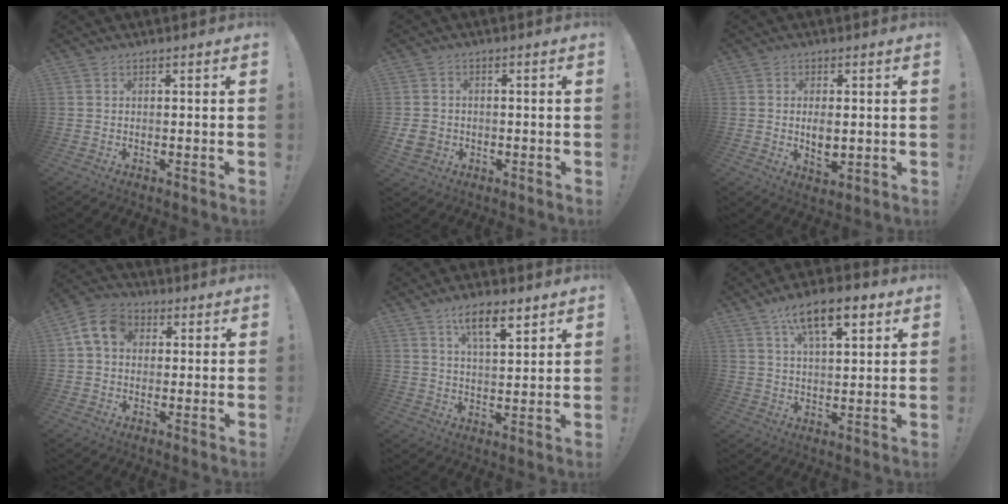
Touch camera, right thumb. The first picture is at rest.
{"total": 5.0, "force": [-0.9, 4.4, 2.3], "torque": [-0.044, 0.000, -0.016]}
{"total": 4.9, "force": [0.3, 2.8, 4.0], "torque": [-0.051, -0.005, 0.001]}
{"total": 9.7, "force": [2.7, 7.2, 5.8], "torque": [-0.101, 0.006, 0.056]}
{"total": 9.6, "force": [5.8, 3.1, 7.0], "torque": [-0.106, -0.025, 0.099]}
{"total": 12.6, "force": [6.6, 5.1, 9.4], "torque": [-0.143, -0.019, 0.112]}